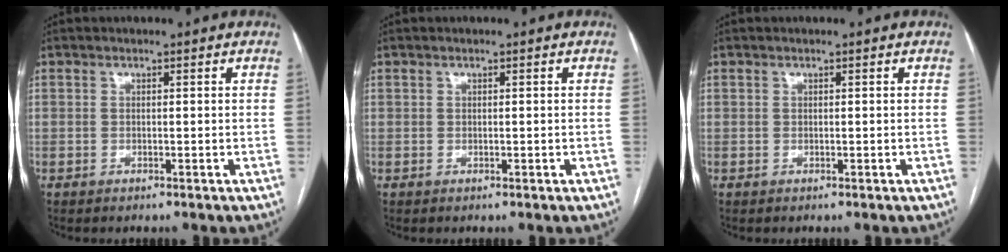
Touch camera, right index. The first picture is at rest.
{"total": 0.0}
{"total": 0.0}